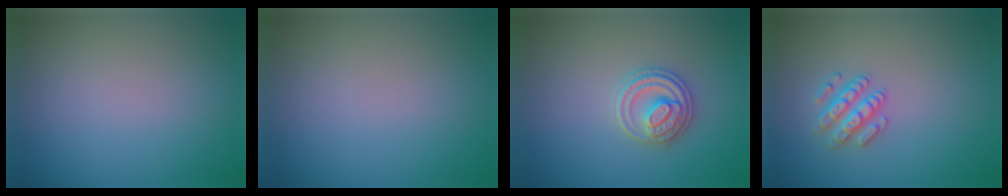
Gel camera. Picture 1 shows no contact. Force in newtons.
{"total": 0.0}
{"total": 2.9, "press": 2.9, "slide": 0.1}
{"total": 2.5, "press": 2.5, "slide": 0.4}